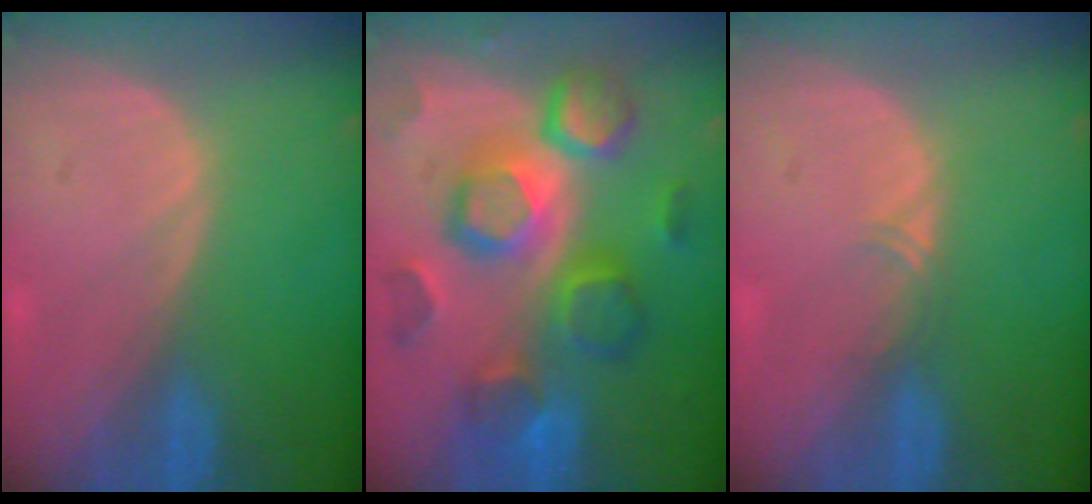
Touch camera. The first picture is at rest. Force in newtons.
{"total": 12.4, "press": 12.4, "slide": 1.1}
{"total": 1.1, "press": 1.0, "slide": 0.6}